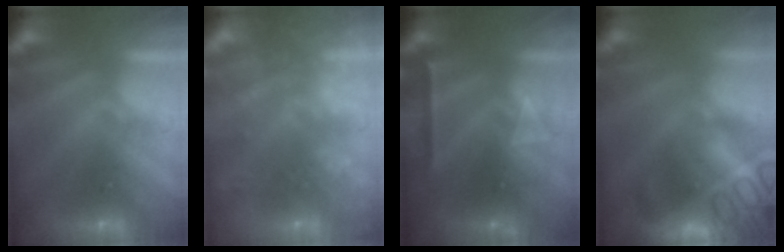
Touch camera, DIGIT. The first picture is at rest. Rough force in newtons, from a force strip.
{"total": 8.3}
{"total": 2.3}
{"total": 7.7}